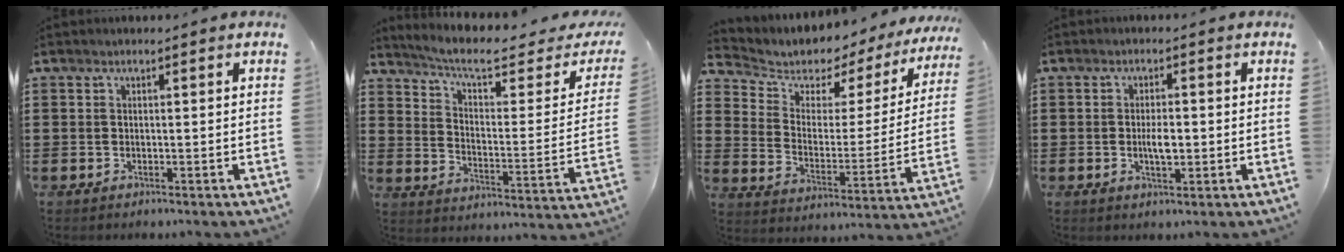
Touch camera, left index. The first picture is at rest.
{"total": 6.8, "force": [5.2, 1.1, 4.2], "torque": [-0.096, -0.032, 0.084]}
{"total": 4.7, "force": [3.8, 2.5, 1.0], "torque": [-0.049, -0.031, 0.058]}
{"total": 3.4, "force": [-0.2, 1.3, 3.1], "torque": [-0.051, -0.001, -0.006]}